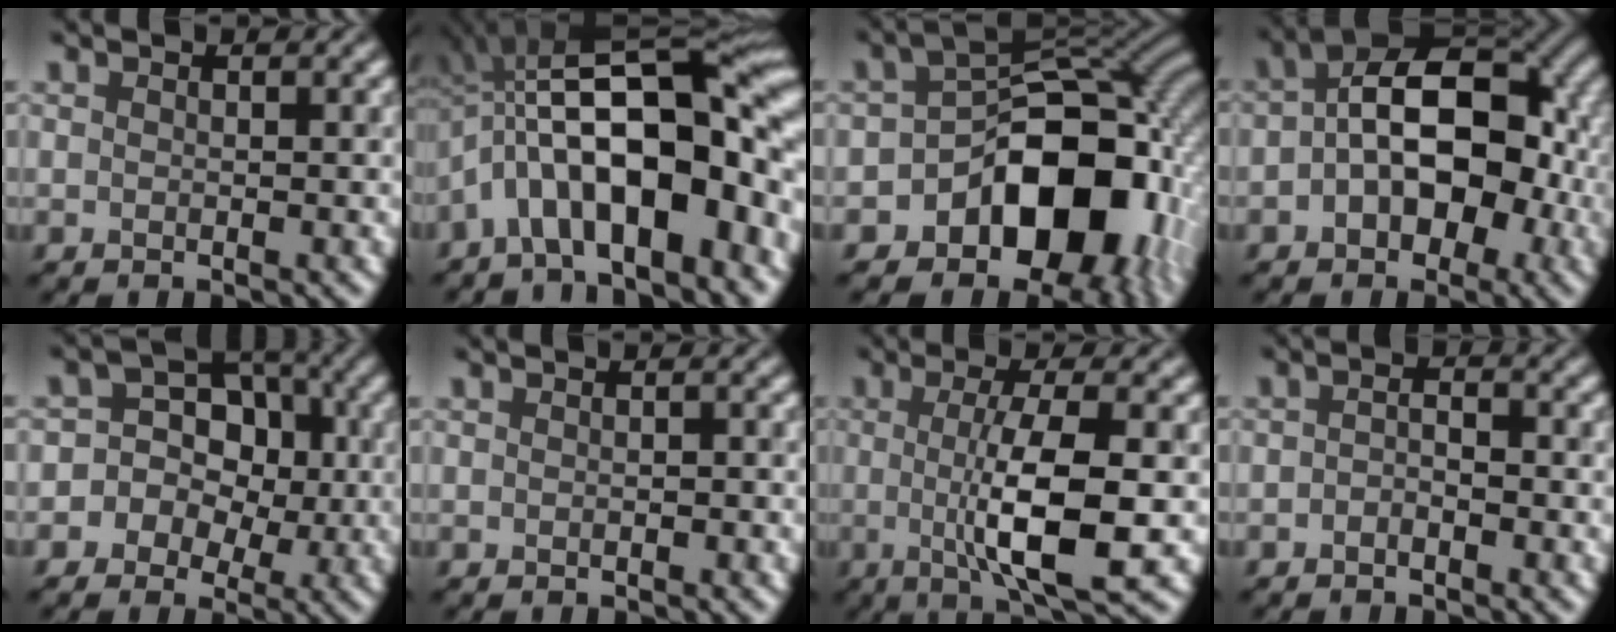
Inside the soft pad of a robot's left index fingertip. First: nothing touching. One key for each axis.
{"total": 16.3, "fx": -2.8, "fy": 6.2, "fz": 14.7, "tx": -0.217, "ty": 0.029, "tz": -0.045}
{"total": 14.8, "fx": -5.9, "fy": 9.9, "fz": 9.3, "tx": -0.101, "ty": -0.010, "tz": -0.101}
{"total": 10.6, "fx": -0.6, "fy": 6.5, "fz": 8.4, "tx": -0.098, "ty": 0.022, "tz": -0.020}
{"total": 8.2, "fx": -0.8, "fy": 7.4, "fz": 3.3, "tx": -0.038, "ty": 0.048, "tz": -0.049}
{"total": 0.6, "fx": -0.2, "fy": 0.1, "fz": 0.5, "tx": -0.008, "ty": 0.002, "tz": -0.003}
{"total": 7.6, "fx": -0.6, "fy": 1.8, "fz": 7.4, "tx": -0.120, "ty": -0.008, "tz": -0.008}
{"total": 1.4, "fx": -0.8, "fy": 0.7, "fz": 1.0, "tx": -0.020, "ty": 0.002, "tz": -0.018}